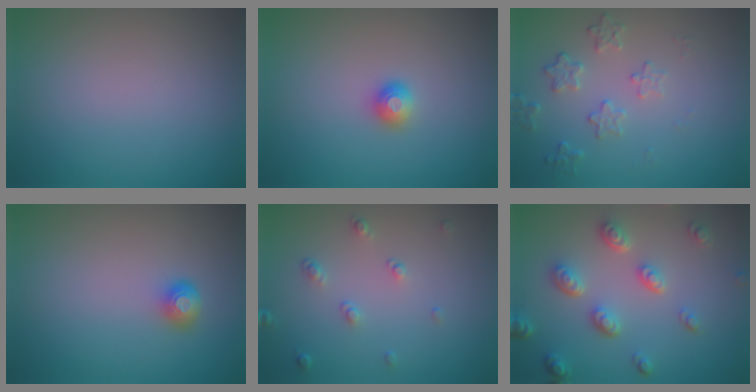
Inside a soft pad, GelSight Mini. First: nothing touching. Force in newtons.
{"total": 1.2, "press": 1.2, "slide": 0.1}
{"total": 2.2, "press": 1.6, "slide": 1.6}
{"total": 1.7, "press": 1.3, "slide": 1.2}
{"total": 1.5, "press": 1.0, "slide": 1.1}
{"total": 4.5, "press": 3.6, "slide": 2.8}